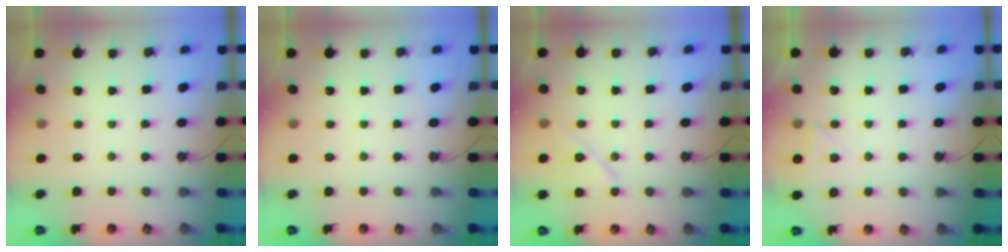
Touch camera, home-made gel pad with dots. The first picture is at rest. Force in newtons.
{"total": 0.0}
{"total": 8.1, "press": 8.1, "slide": 0.5}
{"total": 4.4, "press": 3.4, "slide": 2.8}